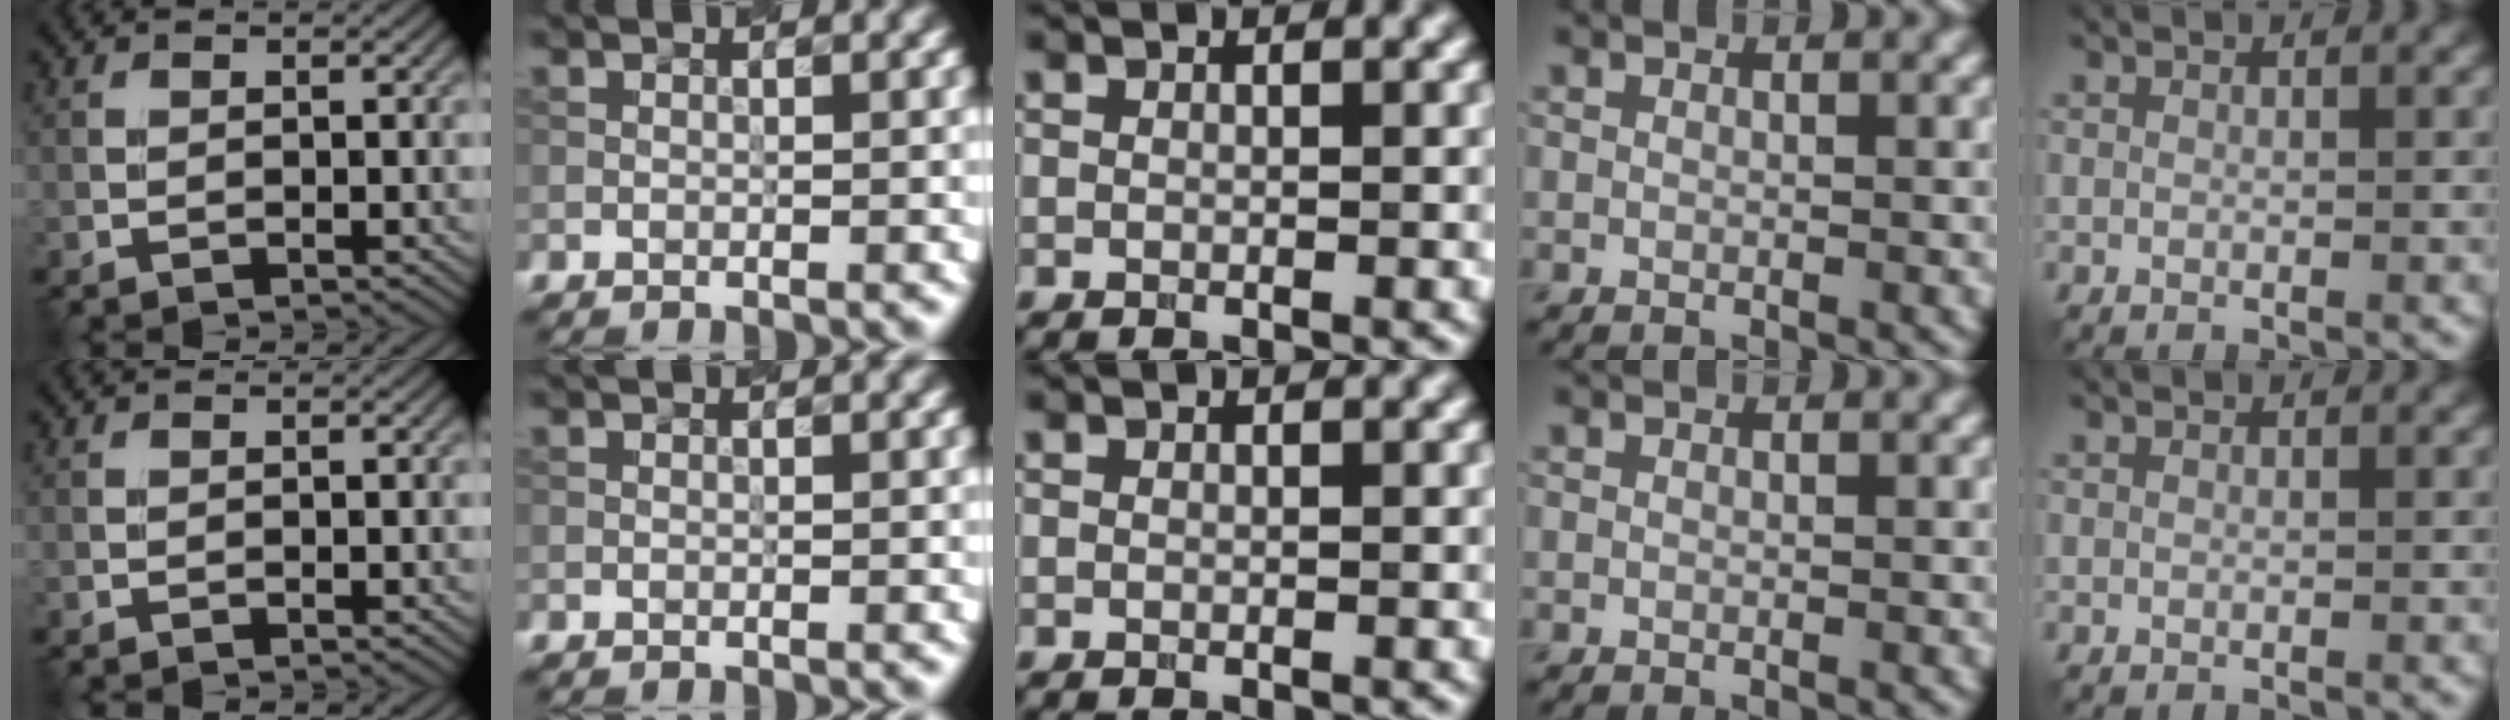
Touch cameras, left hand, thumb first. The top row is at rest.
{}